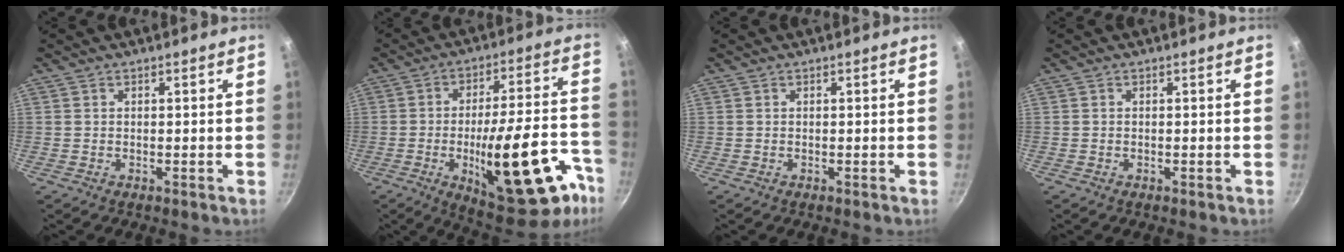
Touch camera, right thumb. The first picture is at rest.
{"total": 25.3, "force": [-10.2, 9.2, 21.2], "torque": [-0.257, 0.040, -0.133]}
{"total": 0.0}
{"total": 0.0}